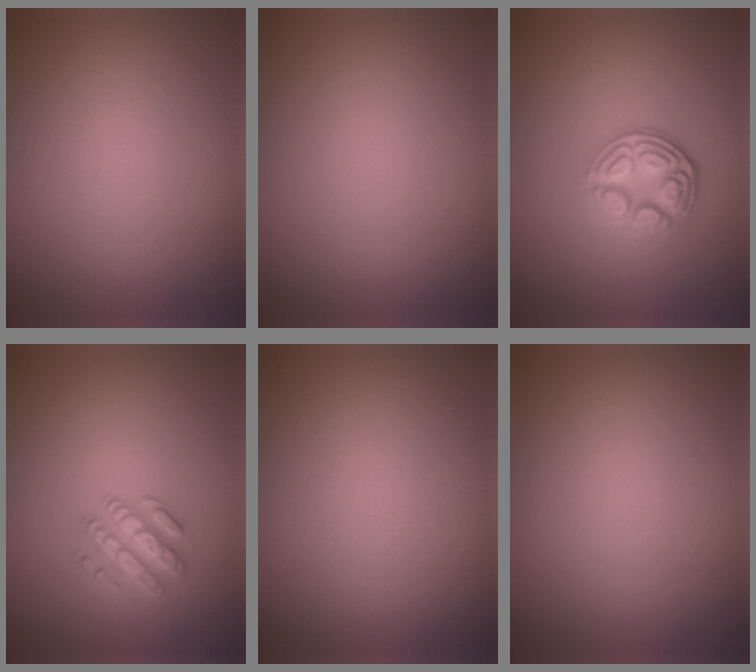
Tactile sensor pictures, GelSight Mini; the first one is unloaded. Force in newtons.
{"total": 0.0}
{"total": 4.7, "press": 3.4, "slide": 3.1}
{"total": 2.6, "press": 2.6, "slide": 0.5}
{"total": 0.0}
{"total": 0.0}